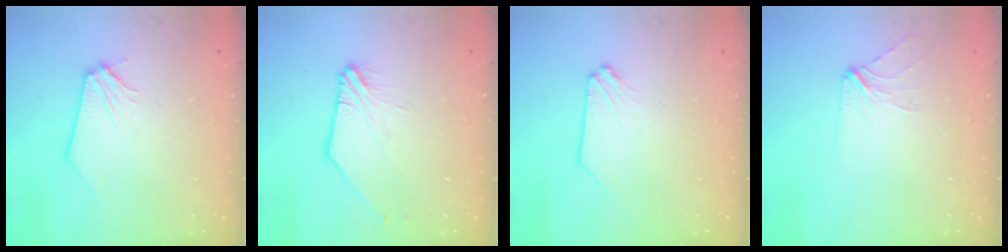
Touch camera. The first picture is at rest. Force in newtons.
{"total": 2.3, "press": 2.3, "slide": 0.2}
{"total": 0.0}
{"total": 3.4, "press": 3.3, "slide": 0.6}